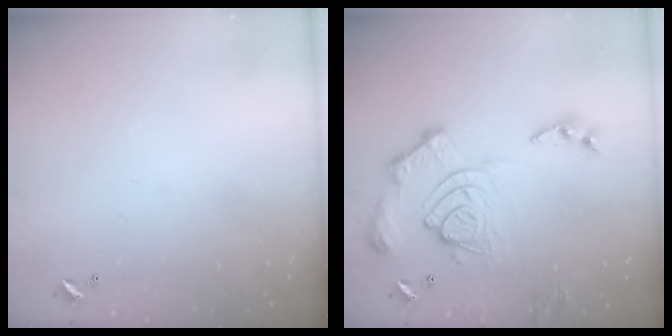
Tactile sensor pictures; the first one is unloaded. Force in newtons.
{"total": 16.1, "press": 16.0, "slide": 2.0}